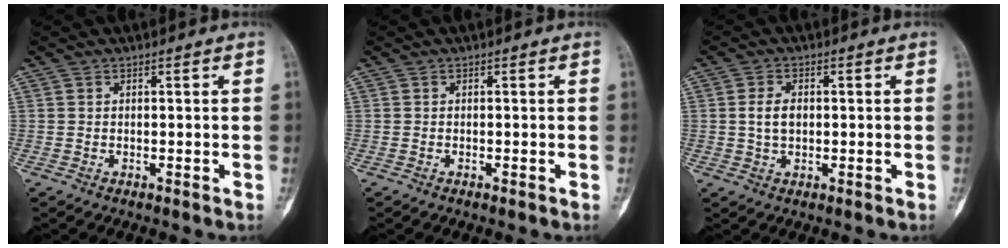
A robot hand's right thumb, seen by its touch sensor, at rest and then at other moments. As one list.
[{"total": 0.0}, {"total": 3.7, "force": [0.1, 2.4, 2.9], "torque": [-0.050, 0.005, 0.001]}]